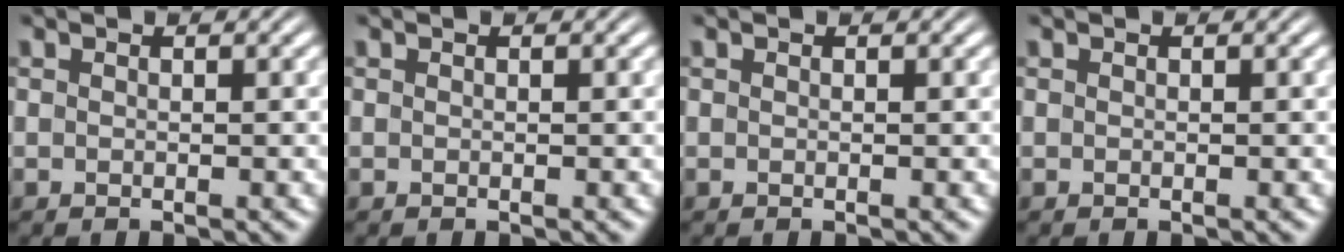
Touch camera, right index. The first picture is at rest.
{"total": 0.0}
{"total": 0.0}
{"total": 0.0}